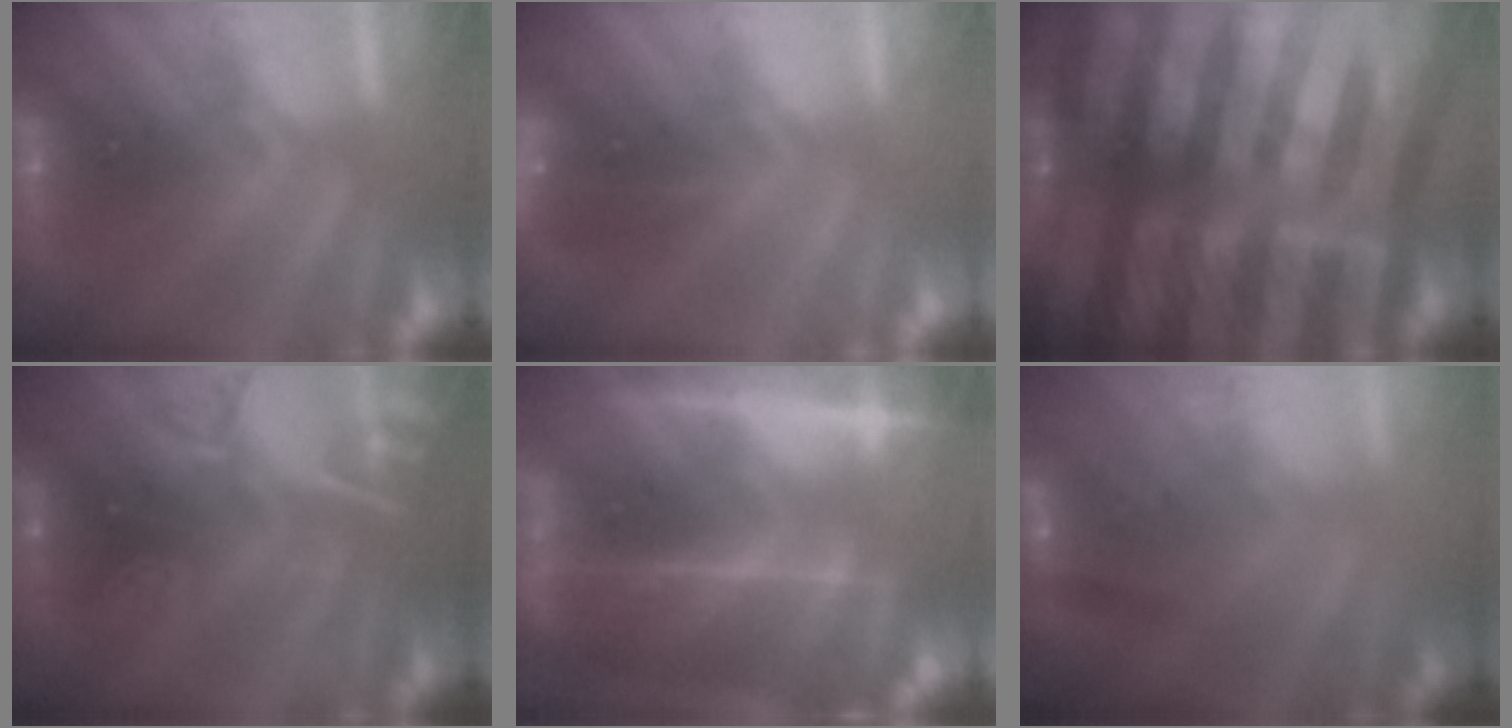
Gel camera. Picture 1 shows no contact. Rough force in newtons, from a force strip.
{"total": 4.6}
{"total": 6.8}
{"total": 2.3}
{"total": 5.6}
{"total": 2.9}